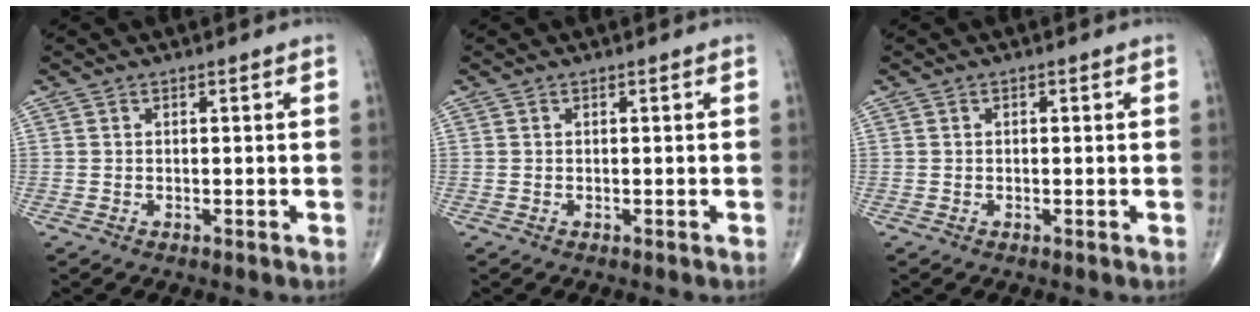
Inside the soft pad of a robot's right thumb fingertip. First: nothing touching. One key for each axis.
{"total": 0.0}
{"total": 0.5, "fx": 0.2, "fy": 0.3, "fz": 0.4, "tx": -0.003, "ty": 0.001, "tz": 0.002}